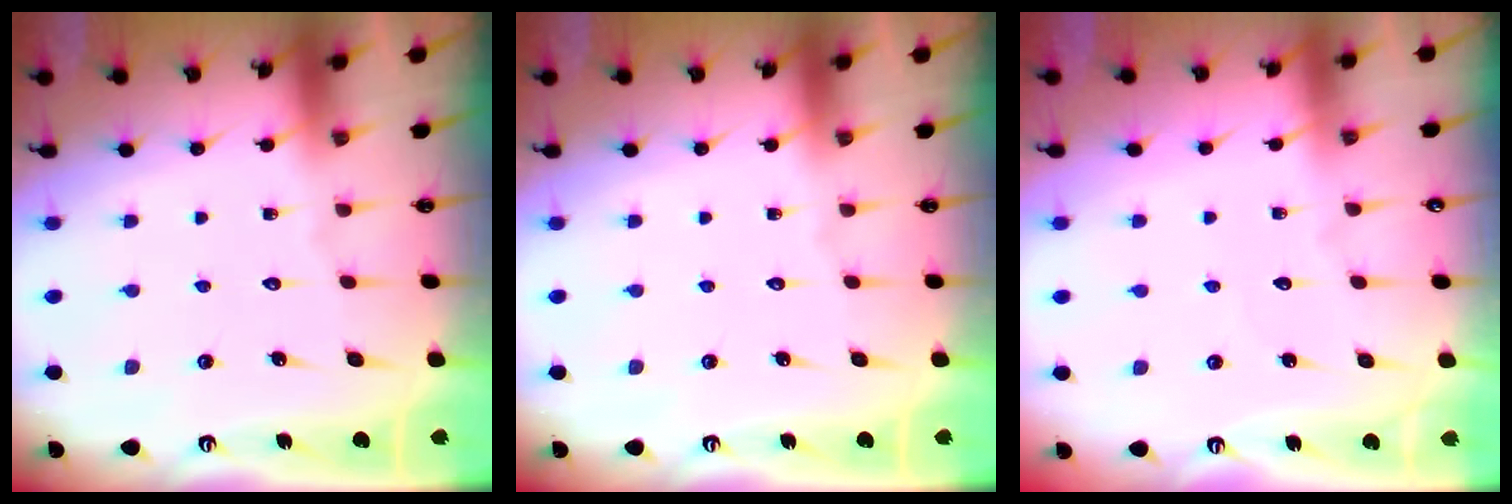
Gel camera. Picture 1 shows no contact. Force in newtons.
{"total": 0.0}
{"total": 2.1, "press": 2.1, "slide": 0.1}